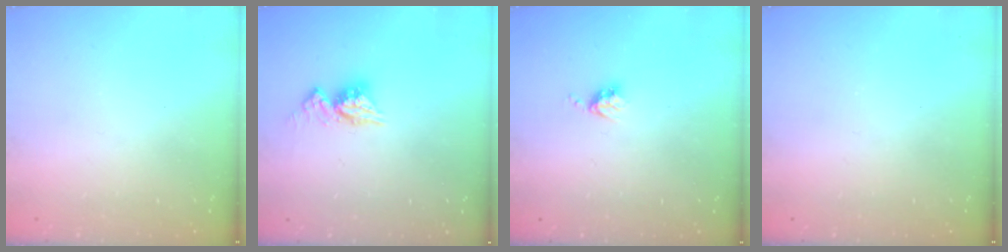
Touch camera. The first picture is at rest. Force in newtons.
{"total": 8.3, "press": 8.3, "slide": 0.8}
{"total": 3.6, "press": 3.6, "slide": 0.4}
{"total": 0.0}